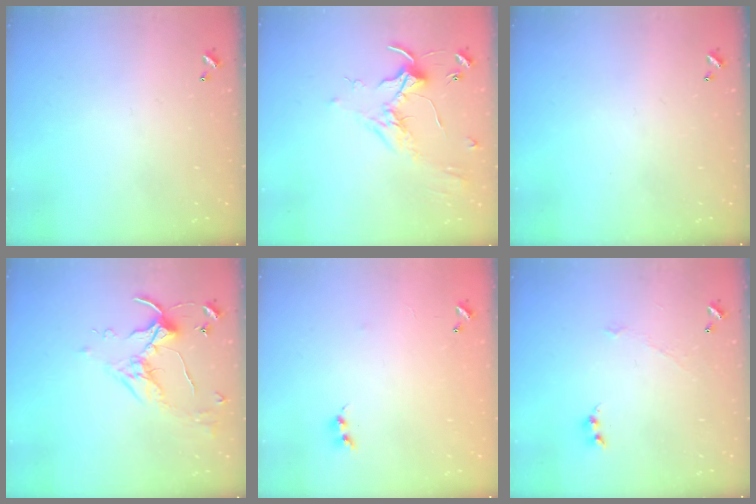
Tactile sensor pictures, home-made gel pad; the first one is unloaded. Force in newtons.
{"total": 1.7, "press": 1.6, "slide": 0.5}
{"total": 0.0}
{"total": 4.0, "press": 3.9, "slide": 0.5}
{"total": 7.2, "press": 7.2, "slide": 0.7}
{"total": 1.9, "press": 1.8, "slide": 0.4}